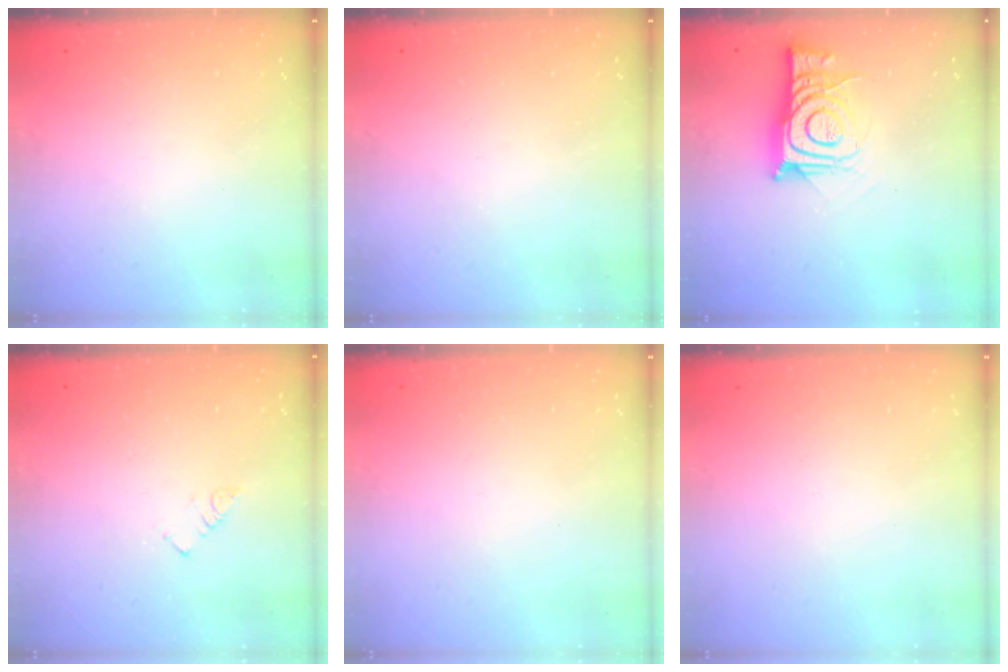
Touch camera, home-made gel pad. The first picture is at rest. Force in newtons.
{"total": 0.0}
{"total": 12.1, "press": 12.0, "slide": 1.2}
{"total": 3.0, "press": 2.9, "slide": 0.4}
{"total": 1.6, "press": 1.5, "slide": 0.1}
{"total": 1.7, "press": 1.7, "slide": 0.2}